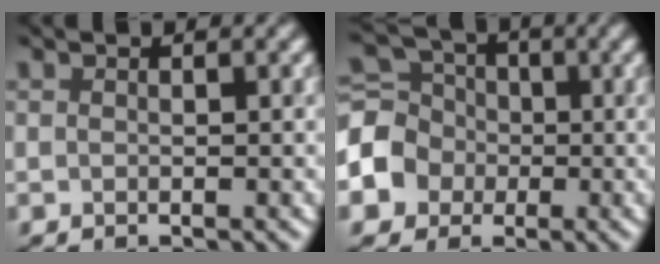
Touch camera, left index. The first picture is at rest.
{"total": 4.8, "force": [-1.5, 4.4, 1.0], "torque": [-0.015, 0.005, -0.043]}